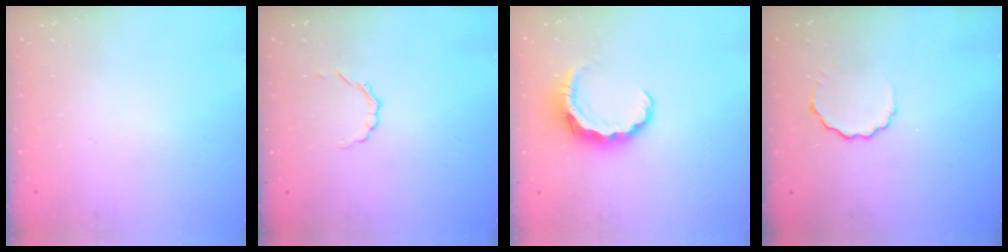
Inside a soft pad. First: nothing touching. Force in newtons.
{"total": 1.7, "press": 1.6, "slide": 0.6}
{"total": 8.2, "press": 8.2, "slide": 1.1}
{"total": 3.6, "press": 3.4, "slide": 1.0}